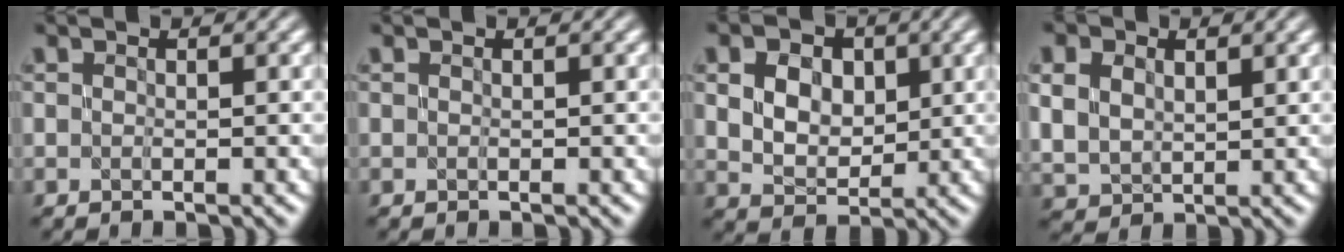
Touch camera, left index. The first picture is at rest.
{"total": 0.0}
{"total": 6.3, "force": [2.1, 4.6, 3.7], "torque": [-0.075, 0.020, 0.029]}
{"total": 4.2, "force": [1.6, 2.9, 2.5], "torque": [-0.062, 0.000, 0.031]}